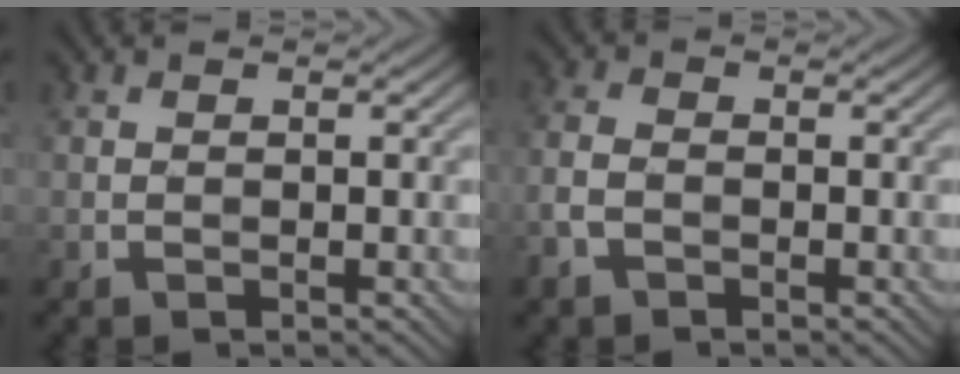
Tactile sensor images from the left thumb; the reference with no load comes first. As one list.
[{"total": 3.3, "force": [-1.7, 2.0, 2.0], "torque": [-0.058, -0.004, -0.045]}]